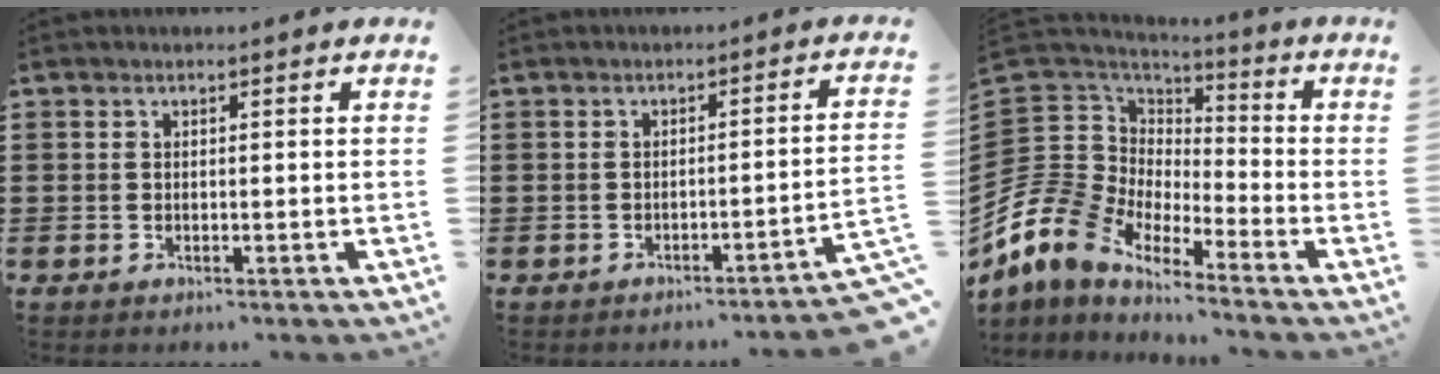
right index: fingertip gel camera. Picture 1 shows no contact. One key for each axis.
{"total": 2.8, "fx": -2.3, "fy": -0.4, "fz": 1.6, "tx": -0.029, "ty": -0.008, "tz": -0.047}
{"total": 9.0, "fx": -6.6, "fy": 5.6, "fz": 2.7, "tx": -0.129, "ty": -0.032, "tz": -0.142}